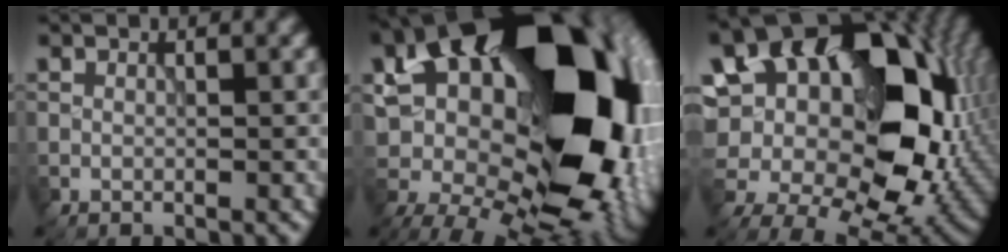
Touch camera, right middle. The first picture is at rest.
{"total": 22.7, "force": [3.3, 13.9, 17.6], "torque": [-0.282, 0.017, 0.070]}
{"total": 20.5, "force": [4.8, 13.0, 15.1], "torque": [-0.260, 0.019, 0.105]}